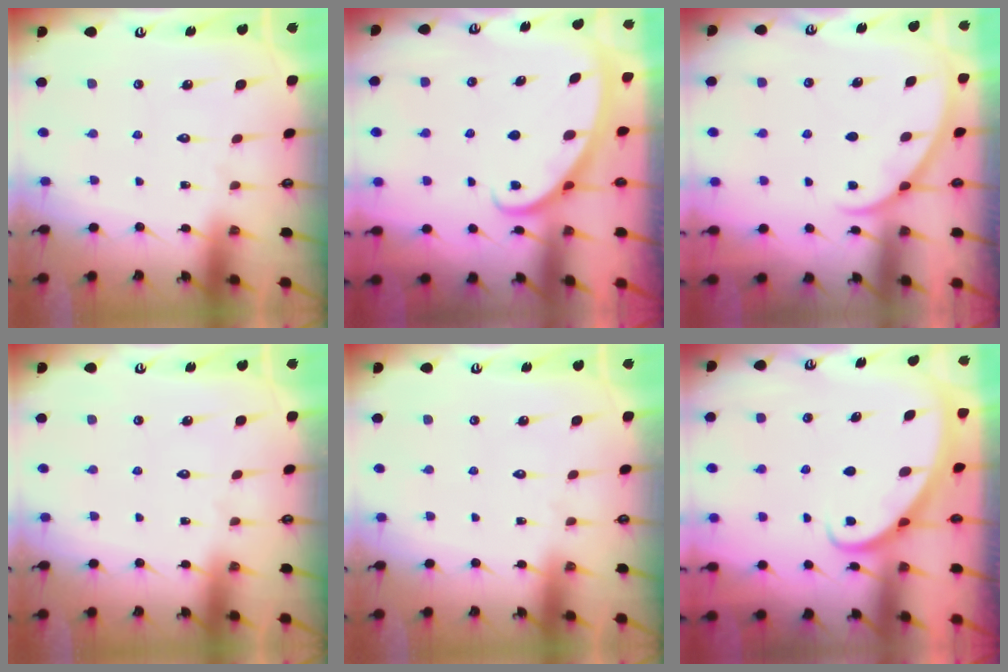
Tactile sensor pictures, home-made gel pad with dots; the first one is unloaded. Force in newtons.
{"total": 2.3, "press": 2.3, "slide": 0.2}
{"total": 2.5, "press": 2.5, "slide": 0.2}
{"total": 0.0}
{"total": 0.0}
{"total": 2.9, "press": 2.9, "slide": 0.2}